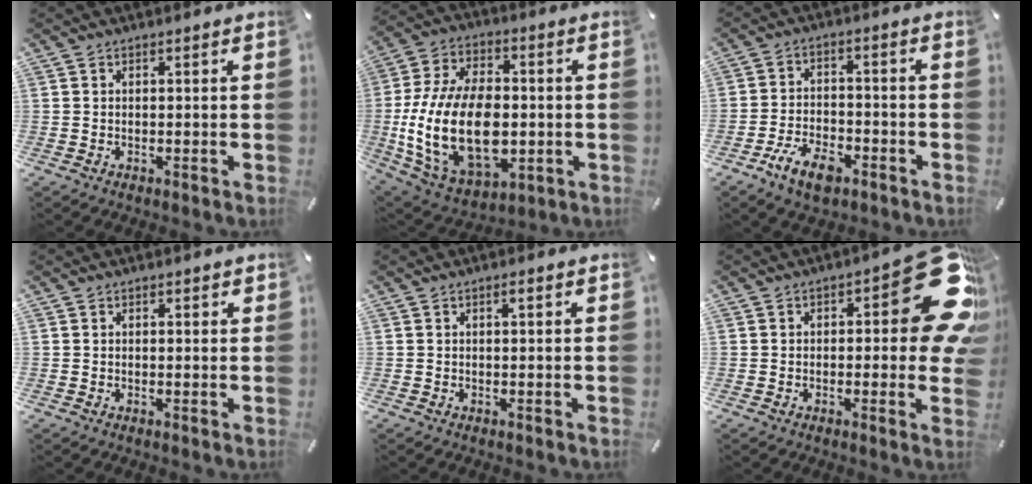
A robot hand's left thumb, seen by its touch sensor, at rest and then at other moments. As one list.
[{"total": 23.3, "force": [-3.6, 15.2, 17.3], "torque": [-0.365, 0.004, -0.052]}, {"total": 8.4, "force": [-5.2, 4.2, 5.0], "torque": [-0.104, 0.021, -0.095]}, {"total": 0.6, "force": [0.4, 0.4, 0.1], "torque": [0.005, 0.001, 0.005]}, {"total": 1.2, "force": [0.5, 0.2, 1.1], "torque": [-0.013, 0.000, 0.006]}, {"total": 19.6, "force": [5.5, 8.1, 17.0], "torque": [-0.195, -0.047, 0.093]}]